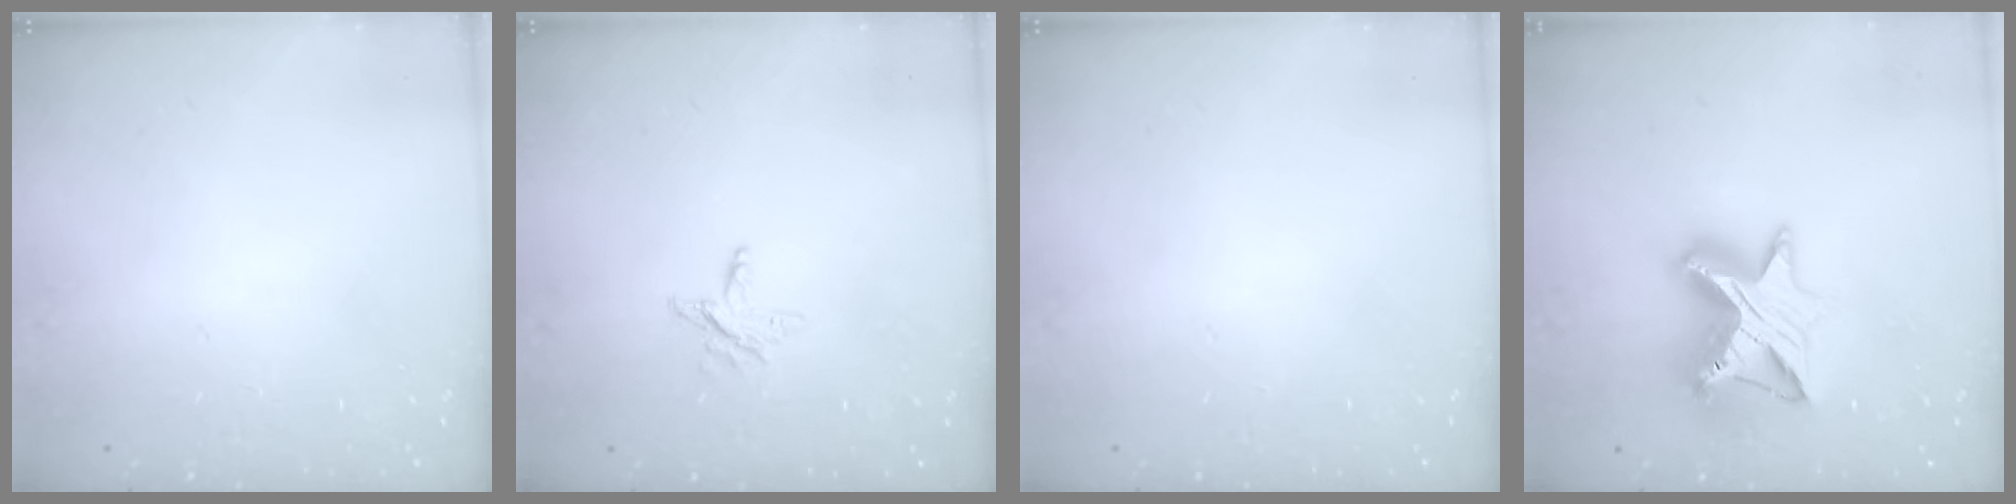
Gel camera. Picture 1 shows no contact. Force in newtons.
{"total": 3.5, "press": 3.4, "slide": 0.3}
{"total": 0.0}
{"total": 12.6, "press": 12.6, "slide": 0.7}